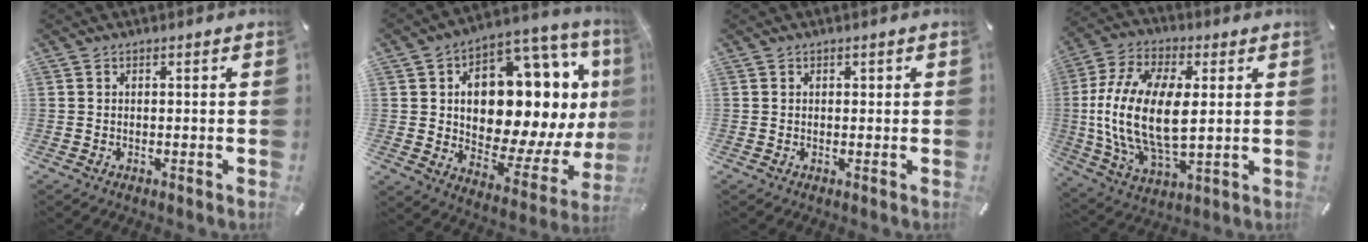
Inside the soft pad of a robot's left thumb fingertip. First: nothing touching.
{"total": 21.0, "force": [5.1, 12.5, 16.0], "torque": [-0.243, -0.056, 0.083]}
{"total": 0.6, "force": [0.1, 0.6, 0.1], "torque": [-0.001, 0.005, 0.000]}
{"total": 18.0, "force": [1.8, 9.9, 14.9], "torque": [-0.330, -0.001, 0.032]}